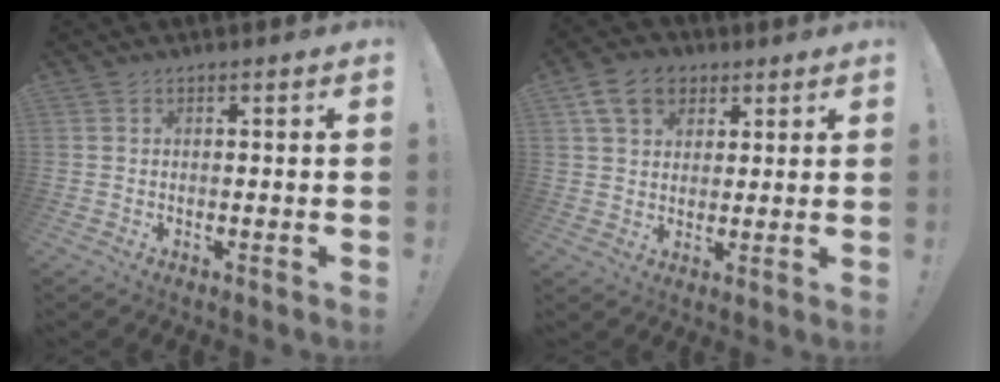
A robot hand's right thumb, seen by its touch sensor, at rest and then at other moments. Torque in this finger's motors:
{"motor_torque": [0.71, 2.26, 0.28, -0.12, 0.02]}